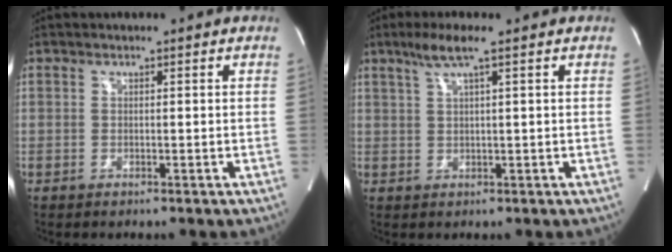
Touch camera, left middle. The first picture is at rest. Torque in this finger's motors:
{"motor_torque": [0.49, -0.30, 0.00, 0.04]}